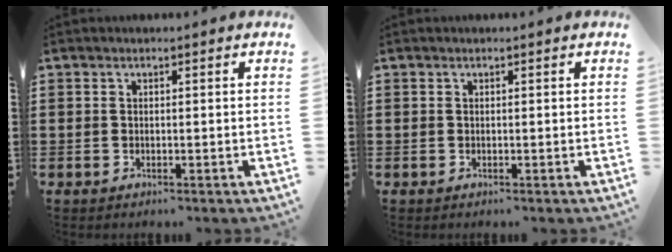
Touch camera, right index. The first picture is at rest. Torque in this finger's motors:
{"motor_torque": [-0.04, 0.53, 0.00, 0.00]}